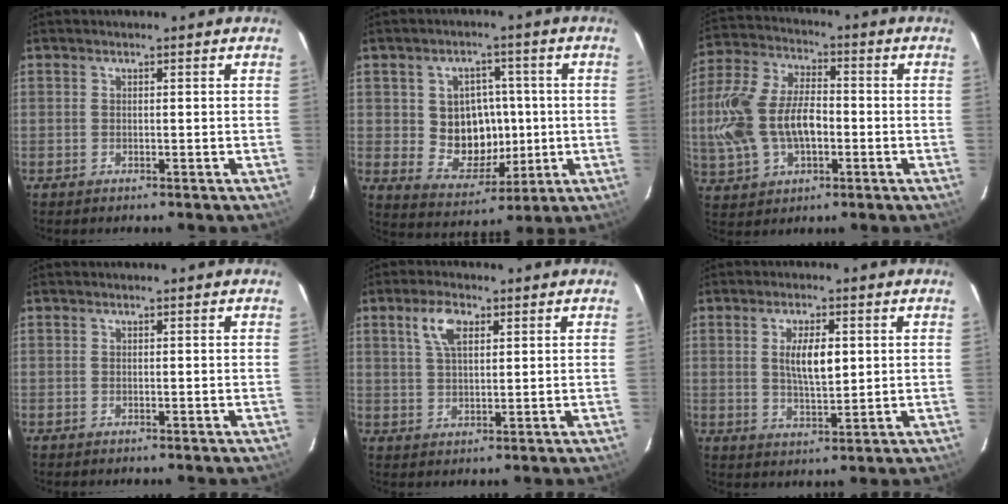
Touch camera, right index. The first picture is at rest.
{"total": 10.2, "force": [0.0, 9.0, 4.9], "torque": [-0.102, 0.010, 0.020]}
{"total": 16.3, "force": [-2.1, 9.7, 12.9], "torque": [-0.289, 0.013, -0.031]}
{"total": 0.0}
{"total": 5.8, "force": [2.7, 2.7, 4.3], "torque": [-0.081, 0.011, 0.052]}
{"total": 6.5, "force": [1.4, 2.6, 5.8], "torque": [-0.103, -0.001, 0.029]}